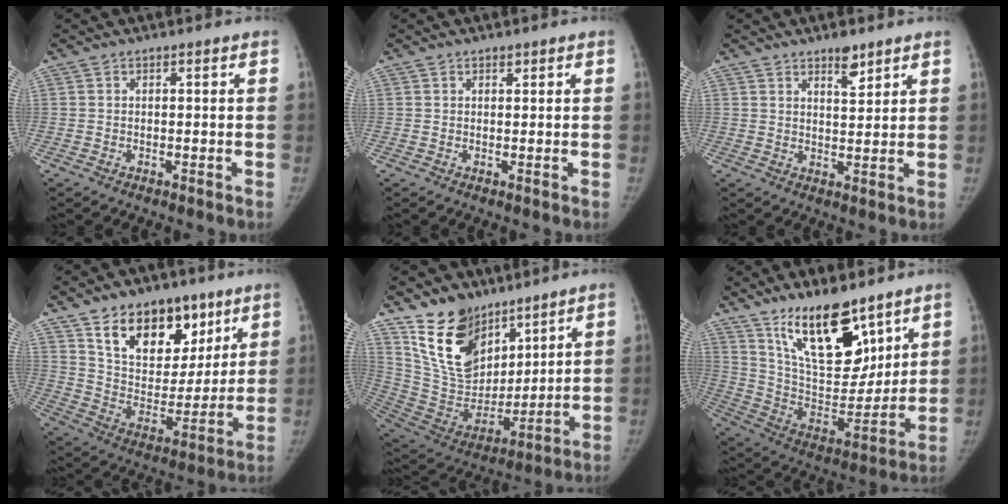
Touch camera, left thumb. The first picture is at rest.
{"total": 0.8, "force": [0.6, 0.5, 0.2], "torque": [0.003, -0.004, 0.008]}
{"total": 4.2, "force": [3.1, 1.6, 2.4], "torque": [-0.024, -0.022, 0.050]}
{"total": 19.8, "force": [11.4, 12.3, 10.6], "torque": [-0.110, -0.054, 0.194]}
{"total": 17.7, "force": [11.7, 10.5, 7.9], "torque": [-0.099, -0.068, 0.236]}
{"total": 20.8, "force": [13.6, 8.8, 13.1], "torque": [-0.167, -0.085, 0.248]}